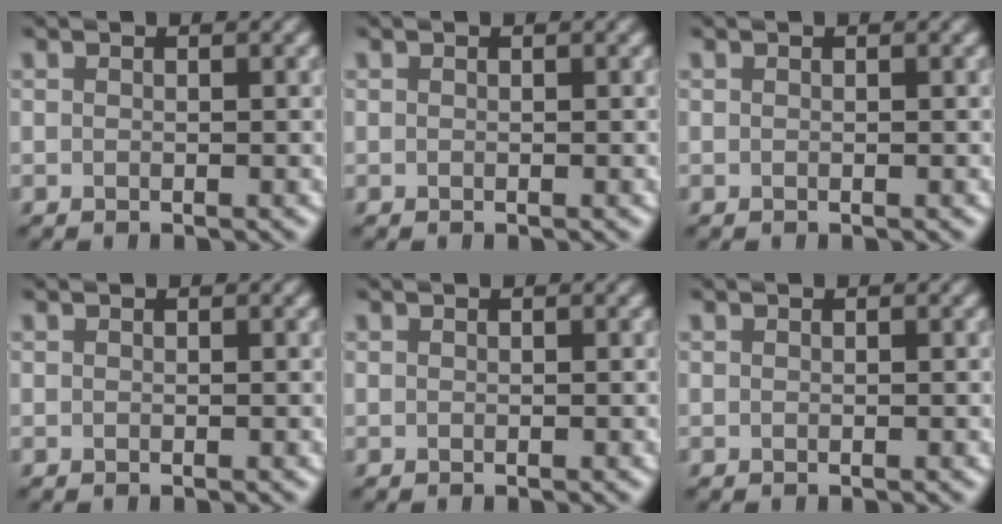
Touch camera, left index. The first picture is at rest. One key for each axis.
{"total": 0.0}
{"total": 0.0}
{"total": 0.0}
{"total": 0.0}
{"total": 0.0}